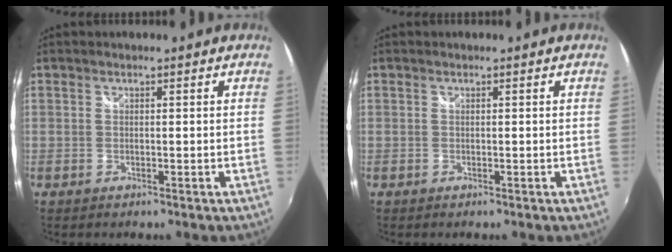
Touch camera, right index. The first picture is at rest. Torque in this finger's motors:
{"motor_torque": [-0.53, 0.39, 0.03, 0.00]}